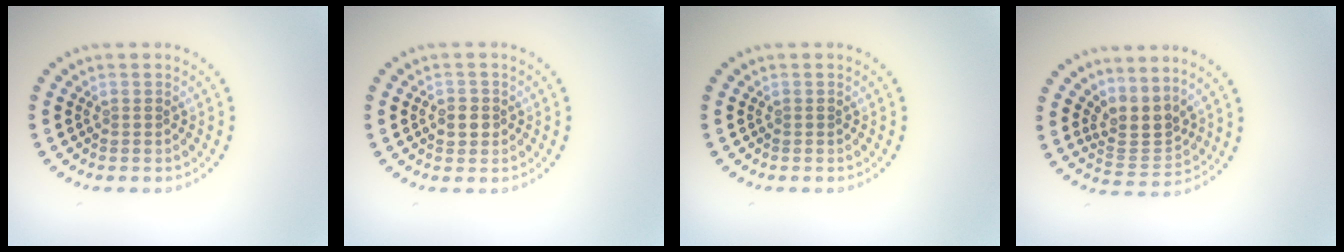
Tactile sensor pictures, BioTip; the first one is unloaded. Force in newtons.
{"total": 1.5, "press": 1.5, "slide": 0.2}
{"total": 0.0}
{"total": 3.0, "press": 2.1, "slide": 2.1}